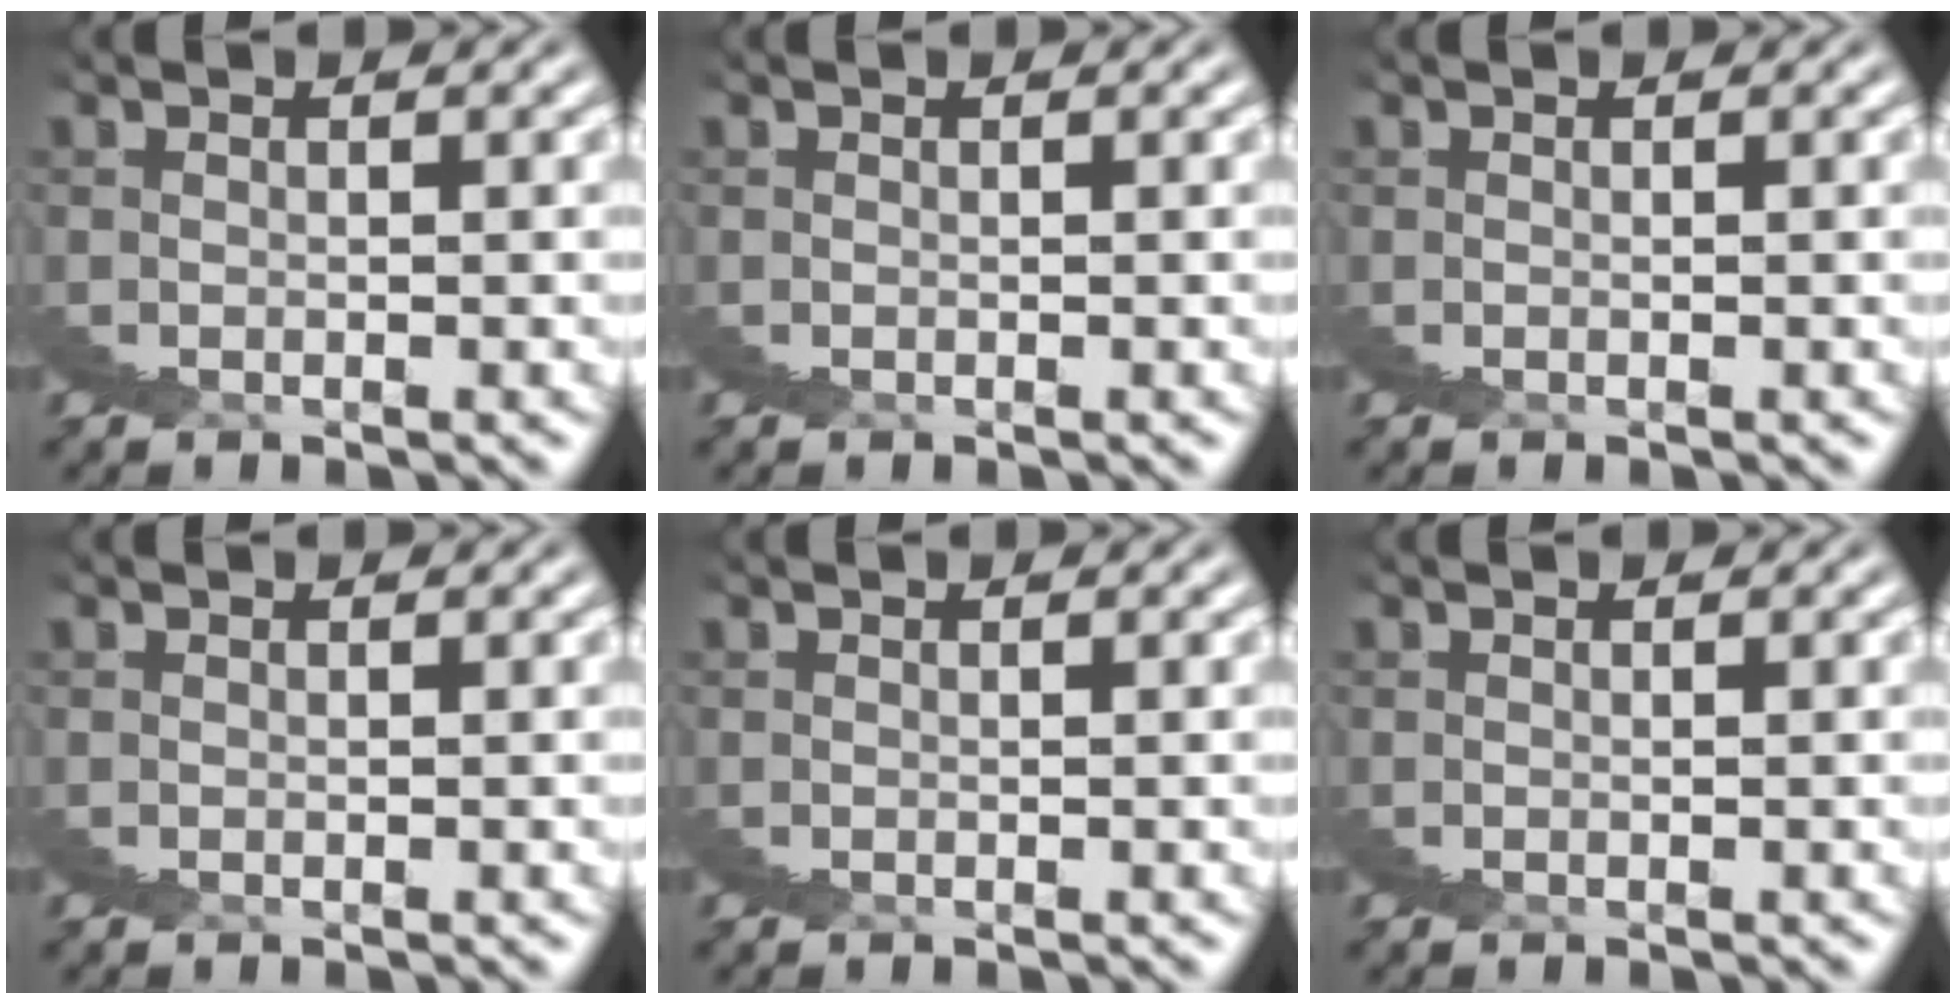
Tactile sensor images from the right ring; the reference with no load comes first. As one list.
[{"total": 0.0}, {"total": 0.0}, {"total": 0.0}, {"total": 0.0}, {"total": 0.0}]